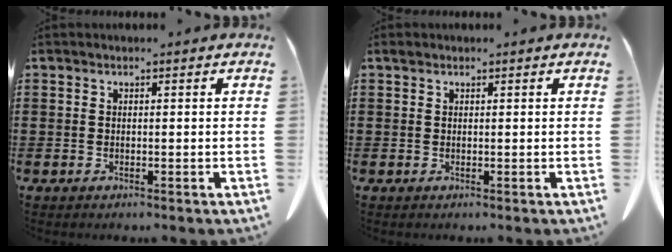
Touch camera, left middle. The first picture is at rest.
{"total": 0.5, "force": [0.4, 0.3, 0.1], "torque": [-0.005, 0.003, 0.007]}